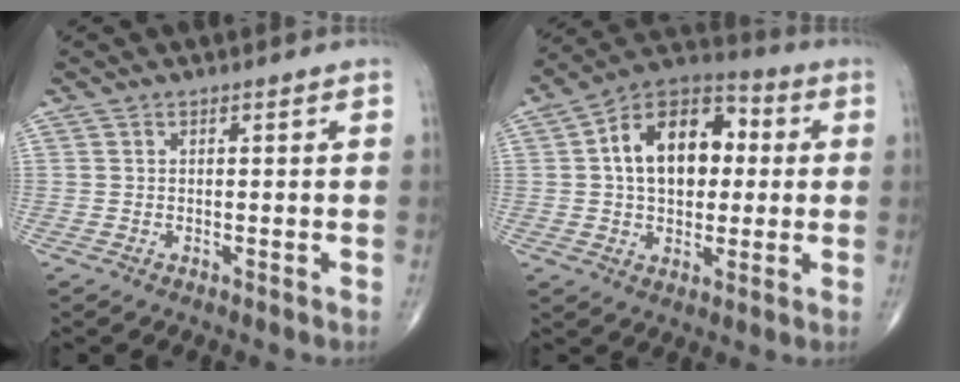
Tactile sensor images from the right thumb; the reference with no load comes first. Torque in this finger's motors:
{"motor_torque": [-0.66, 1.14, 0.42, 0.16, 0.12]}